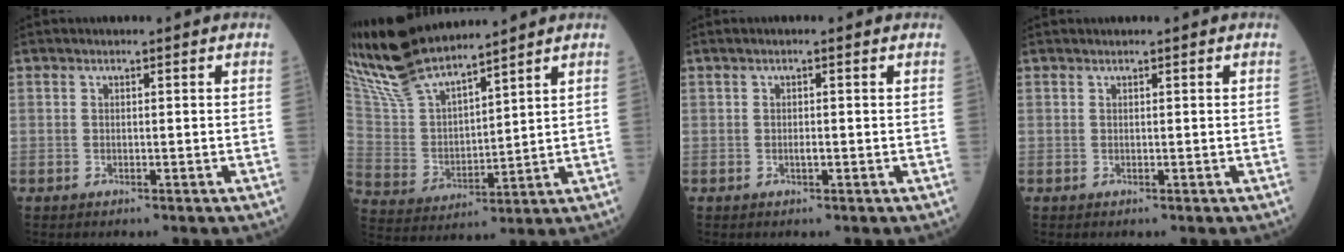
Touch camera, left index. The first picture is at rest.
{"total": 12.3, "force": [11.7, 1.4, 3.5], "torque": [-0.096, 0.012, 0.245]}
{"total": 0.9, "force": [0.0, 0.0, 0.9], "torque": [-0.022, 0.002, -0.001]}
{"total": 0.0}